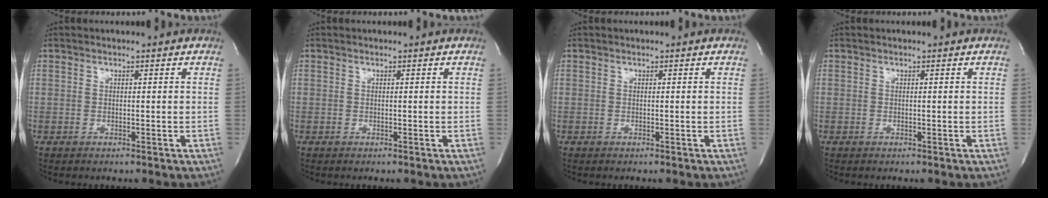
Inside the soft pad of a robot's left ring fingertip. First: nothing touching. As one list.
[{"total": 0.0}, {"total": 0.0}, {"total": 0.0}]